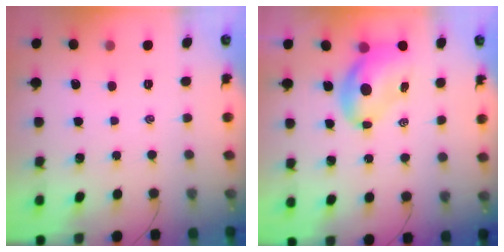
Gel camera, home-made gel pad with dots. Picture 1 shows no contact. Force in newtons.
{"total": 7.7, "press": 7.4, "slide": 2.2}